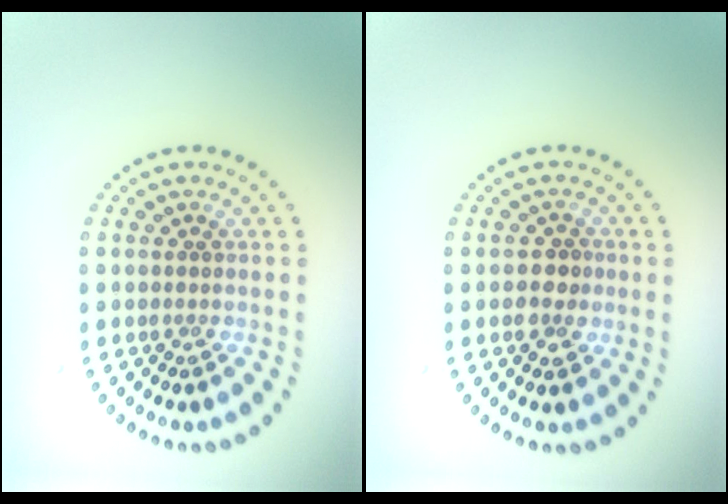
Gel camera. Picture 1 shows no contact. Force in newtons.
{"total": 2.1, "press": 2.1, "slide": 0.4}